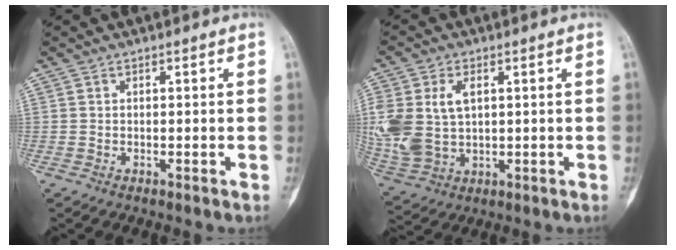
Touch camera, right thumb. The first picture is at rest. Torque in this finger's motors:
{"motor_torque": [-0.56, 0.97, 0.12, -0.01, 0.14]}